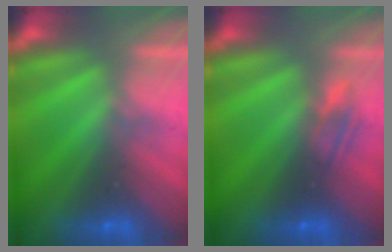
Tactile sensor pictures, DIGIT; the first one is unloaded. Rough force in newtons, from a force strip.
{"total": 2.3}